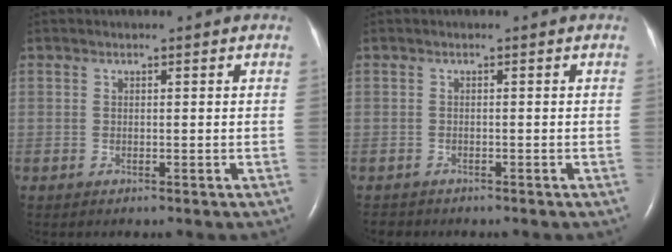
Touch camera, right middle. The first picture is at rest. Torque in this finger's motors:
{"motor_torque": [0.24, -0.29, -0.03, 0.01]}